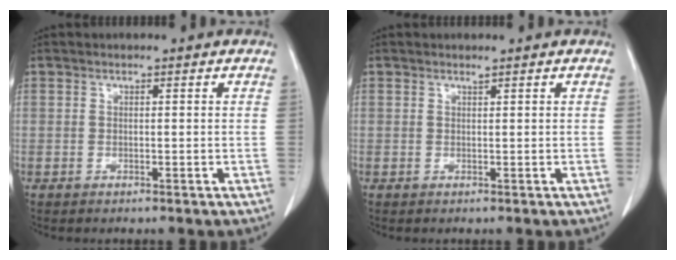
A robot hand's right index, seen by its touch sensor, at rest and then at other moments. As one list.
[{"total": 0.0}]